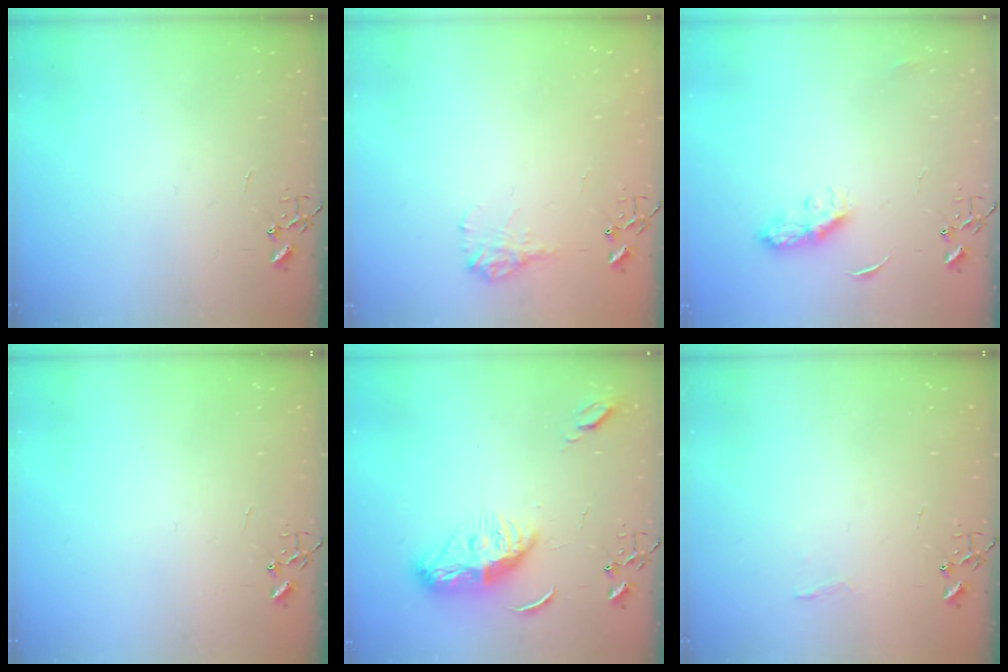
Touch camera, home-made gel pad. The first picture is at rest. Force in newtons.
{"total": 9.3, "press": 9.3, "slide": 0.3}
{"total": 7.2, "press": 7.2, "slide": 0.3}
{"total": 0.0}
{"total": 11.3, "press": 11.3, "slide": 0.3}
{"total": 4.8, "press": 4.8, "slide": 0.6}